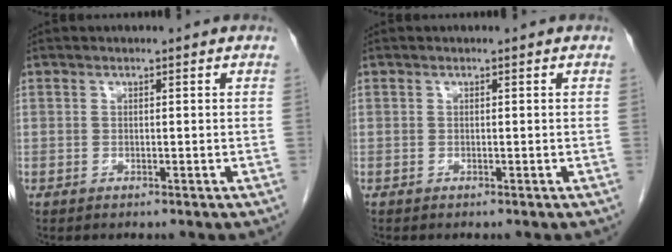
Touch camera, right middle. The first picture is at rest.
{"total": 0.0}